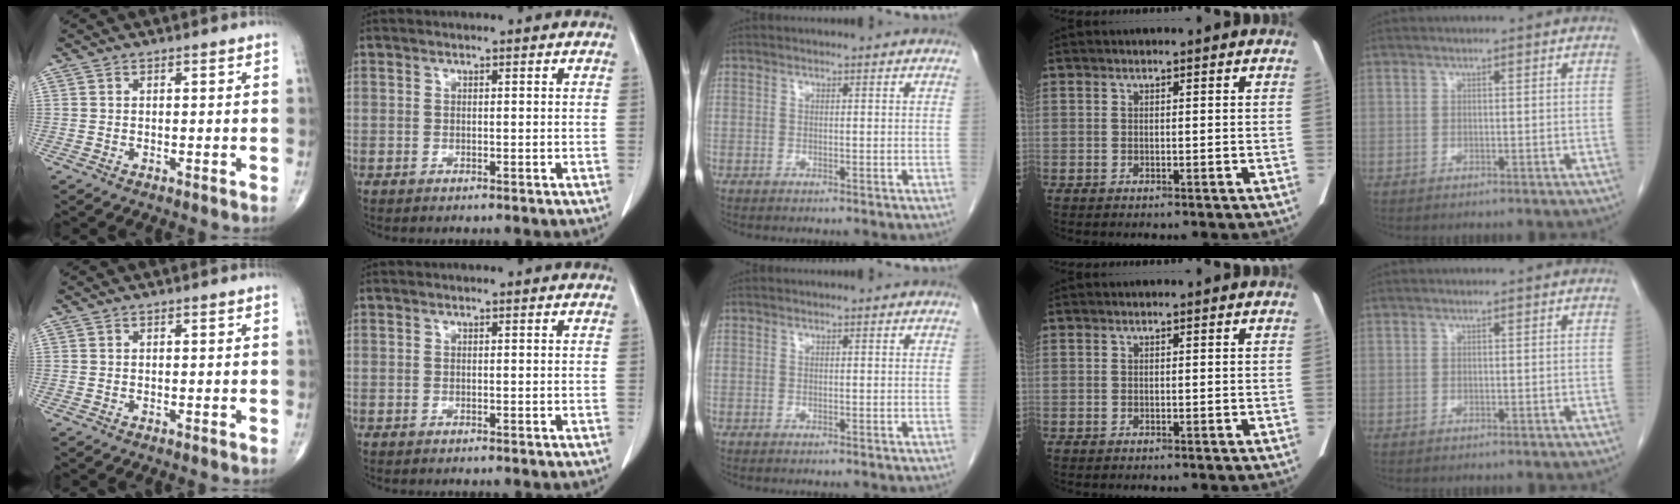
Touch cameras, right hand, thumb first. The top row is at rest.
{}